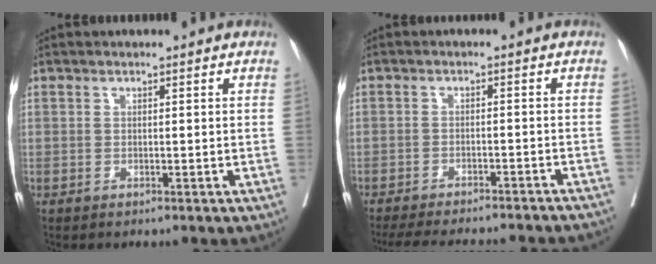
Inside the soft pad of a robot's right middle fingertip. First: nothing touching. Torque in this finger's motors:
{"motor_torque": [1.03, -1.11, 0.18, 0.05]}